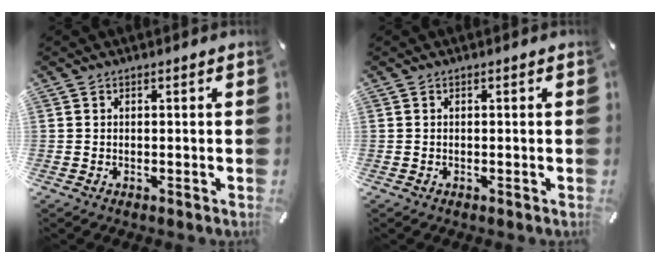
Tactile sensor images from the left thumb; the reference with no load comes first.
{"total": 0.0}